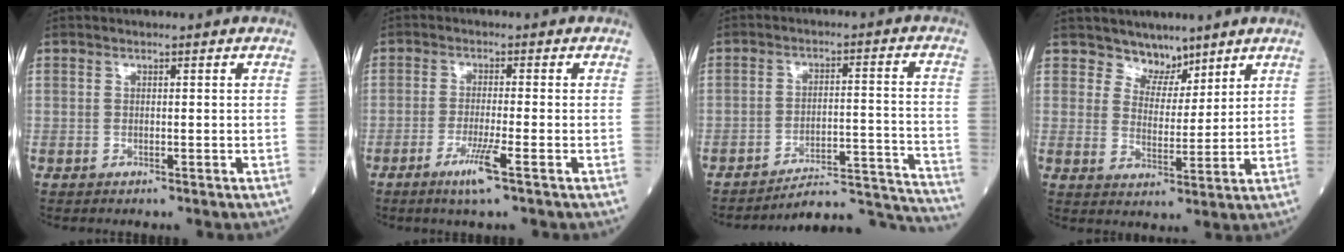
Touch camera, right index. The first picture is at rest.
{"total": 4.6, "force": [-2.5, -0.5, 3.8], "torque": [-0.075, -0.012, -0.049]}
{"total": 15.9, "force": [-15.8, -1.2, 1.0], "torque": [0.011, 0.033, -0.215]}
{"total": 4.4, "force": [3.8, 2.3, 0.2], "torque": [0.004, -0.004, 0.067]}